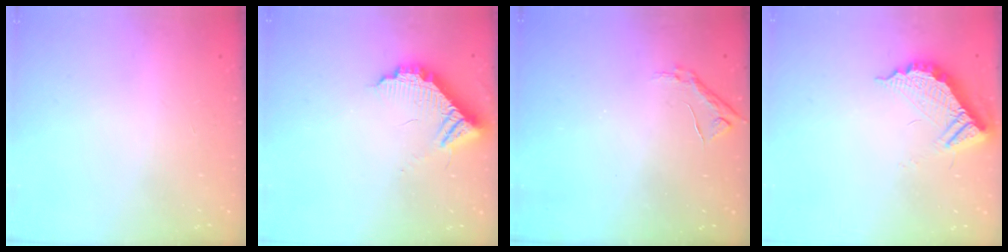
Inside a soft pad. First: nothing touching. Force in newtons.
{"total": 10.8, "press": 10.8, "slide": 0.1}
{"total": 7.4, "press": 7.4, "slide": 0.5}
{"total": 11.4, "press": 11.3, "slide": 0.9}